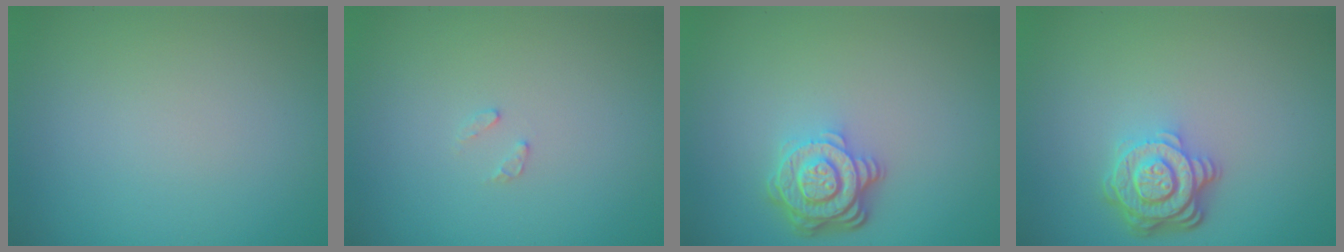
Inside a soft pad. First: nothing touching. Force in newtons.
{"total": 0.8, "press": 0.7, "slide": 0.1}
{"total": 4.4, "press": 3.3, "slide": 2.9}
{"total": 4.4, "press": 3.3, "slide": 2.9}